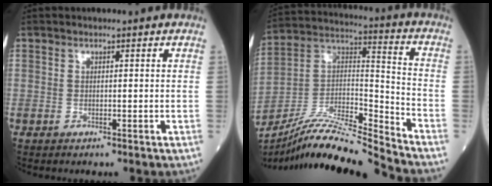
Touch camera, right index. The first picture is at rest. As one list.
[{"total": 16.5, "force": [-15.4, -1.2, 5.8], "torque": [-0.102, 0.030, -0.282]}]